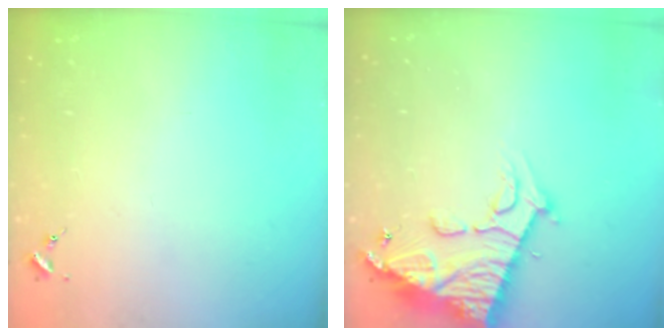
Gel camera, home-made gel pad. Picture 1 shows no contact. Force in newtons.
{"total": 14.5, "press": 14.4, "slide": 1.4}